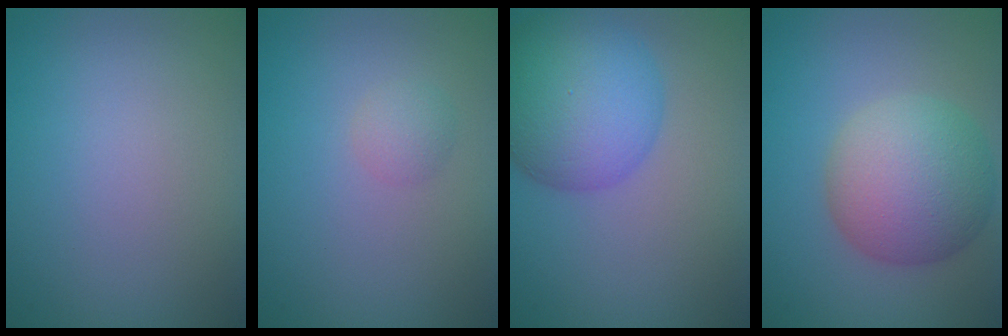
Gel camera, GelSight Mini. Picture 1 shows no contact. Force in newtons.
{"total": 1.3, "press": 1.3, "slide": 0.0}
{"total": 8.7, "press": 8.7, "slide": 0.4}
{"total": 7.4, "press": 7.4, "slide": 0.1}